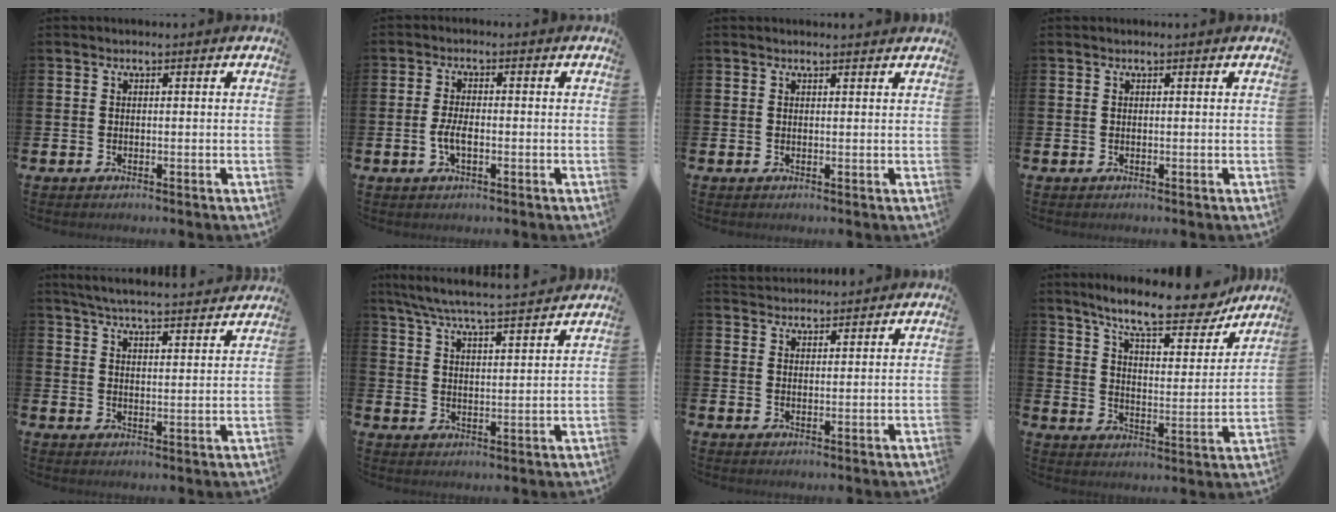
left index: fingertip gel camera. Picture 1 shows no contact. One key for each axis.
{"total": 2.9, "fx": -0.8, "fy": 1.2, "fz": 2.5, "tx": -0.045, "ty": 0.002, "tz": -0.015}
{"total": 0.7, "fx": 0.7, "fy": 0.0, "fz": 0.2, "tx": 0.004, "ty": -0.003, "tz": 0.011}
{"total": 0.0}
{"total": 5.5, "fx": 5.4, "fy": 0.0, "fz": 1.0, "tx": -0.034, "ty": -0.035, "tz": 0.095}
{"total": 6.6, "fx": 6.2, "fy": 0.1, "fz": 2.1, "tx": -0.066, "ty": -0.042, "tz": 0.109}
{"total": 2.6, "fx": 2.6, "fy": 0.6, "fz": -0.1, "tx": -0.002, "ty": -0.010, "tz": 0.047}
{"total": 10.7, "fx": 9.4, "fy": 2.2, "fz": 4.6, "tx": -0.104, "ty": -0.054, "tz": 0.161}